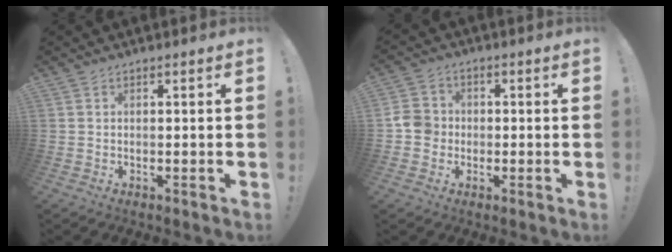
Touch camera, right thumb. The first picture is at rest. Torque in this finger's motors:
{"motor_torque": [-0.07, -0.10, -0.05, 0.35, 0.00]}